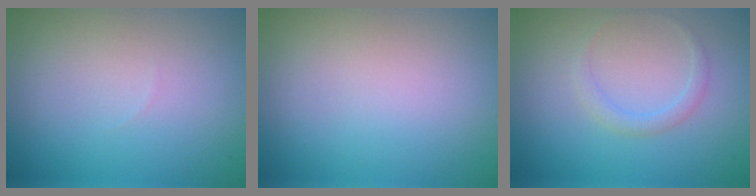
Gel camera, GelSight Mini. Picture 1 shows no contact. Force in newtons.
{"total": 0.0}
{"total": 1.2, "press": 1.2, "slide": 0.0}